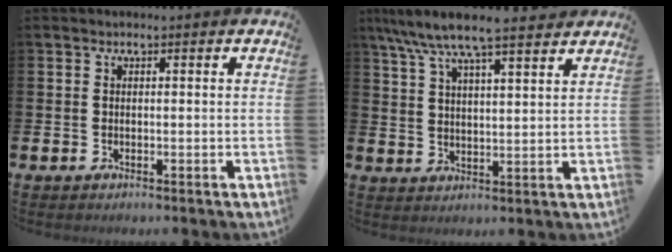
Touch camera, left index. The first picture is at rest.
{"total": 7.8, "force": [7.0, 0.9, 3.3], "torque": [-0.089, -0.027, 0.125]}